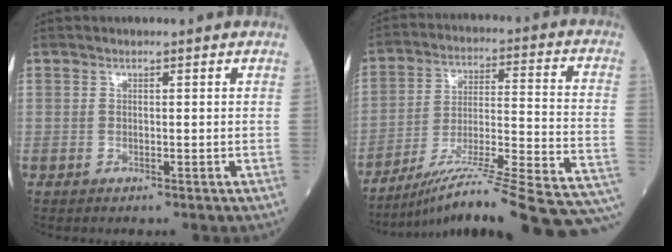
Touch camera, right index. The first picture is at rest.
{"total": 25.5, "force": [-20.8, 0.3, 14.7], "torque": [-0.142, -0.001, -0.308]}